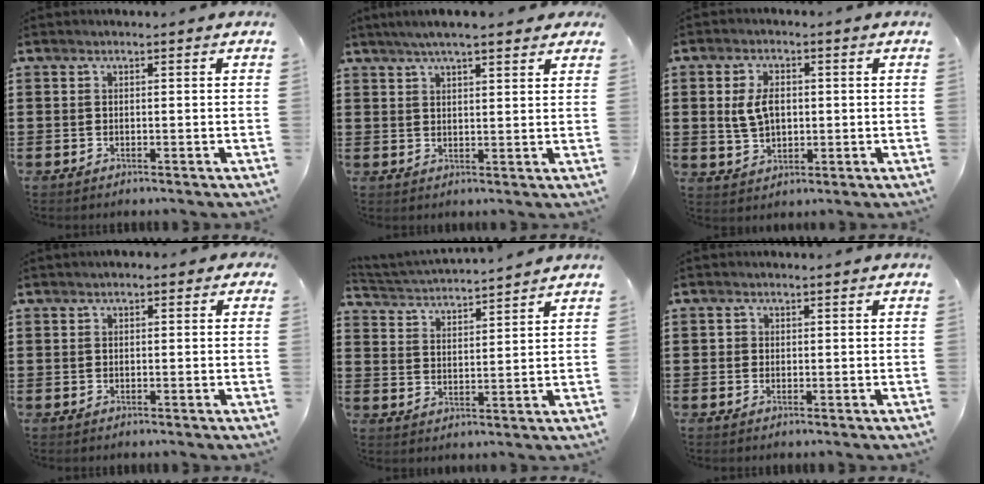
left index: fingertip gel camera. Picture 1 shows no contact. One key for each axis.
{"total": 4.8, "fx": 3.8, "fy": 0.6, "fz": 2.9, "tx": -0.064, "ty": 0.001, "tz": 0.068}
{"total": 5.0, "fx": 0.7, "fy": 3.0, "fz": 3.9, "tx": -0.090, "ty": 0.009, "tz": 0.009}
{"total": 0.8, "fx": 0.1, "fy": 0.5, "fz": 0.7, "tx": -0.014, "ty": 0.005, "tz": 0.000}
{"total": 3.4, "fx": 3.4, "fy": -0.4, "fz": 0.2, "tx": -0.022, "ty": -0.024, "tz": 0.055}
{"total": 0.8, "fx": 0.2, "fy": 0.7, "fz": 0.2, "tx": -0.006, "ty": 0.005, "tz": 0.003}